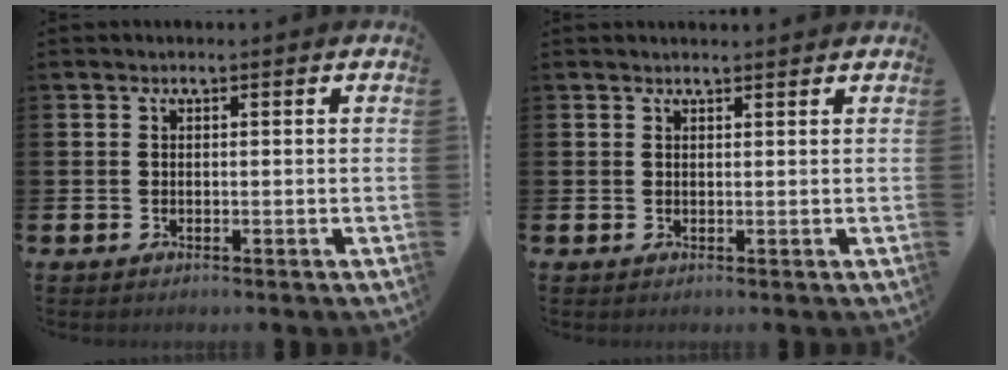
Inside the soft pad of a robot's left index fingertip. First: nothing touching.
{"total": 0.9, "force": [0.8, 0.0, 0.1], "torque": [0.005, -0.004, 0.014]}